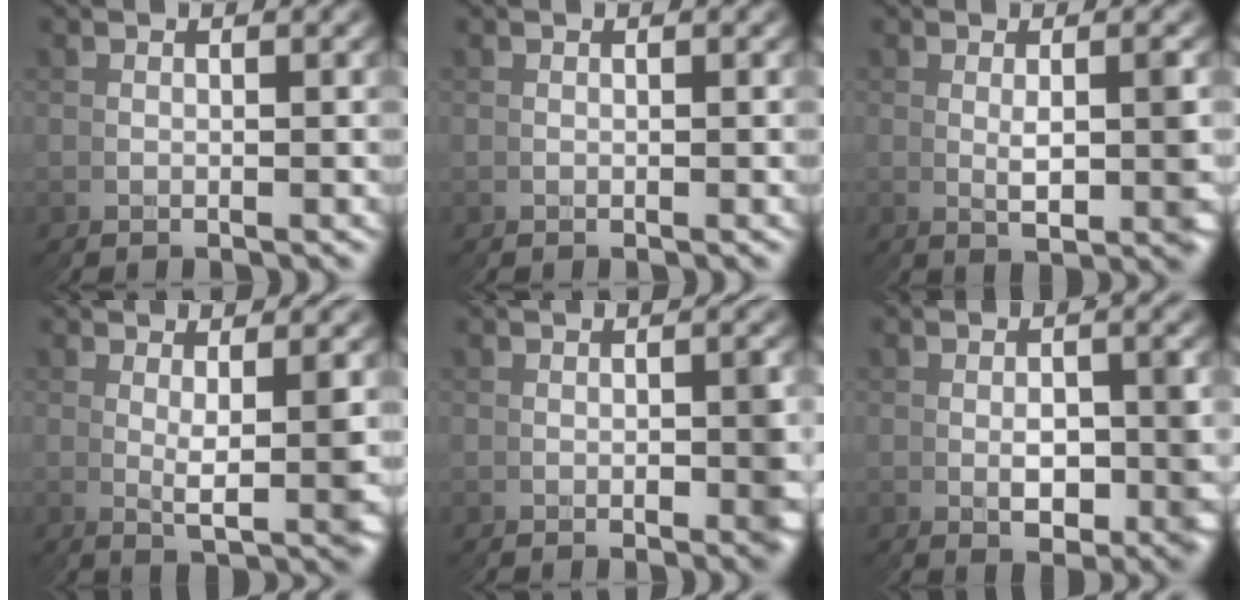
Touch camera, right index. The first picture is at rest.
{"total": 0.0}
{"total": 2.9, "force": [0.4, -1.5, 2.4], "torque": [-0.027, 0.019, 0.004]}
{"total": 3.6, "force": [0.7, -1.6, 3.2], "torque": [-0.045, 0.016, 0.009]}
{"total": 2.6, "force": [-0.3, 0.9, 2.4], "torque": [-0.031, -0.004, -0.002]}
{"total": 3.2, "force": [0.0, 0.6, 3.2], "torque": [-0.038, 0.008, 0.000]}